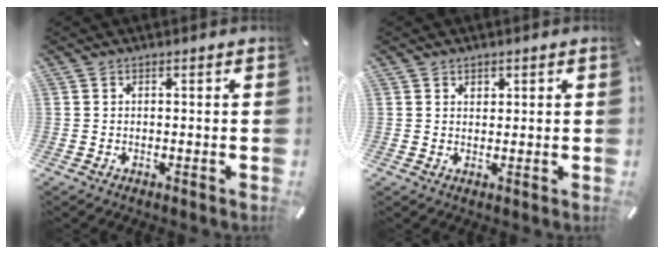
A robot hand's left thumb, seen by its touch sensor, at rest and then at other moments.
{"total": 1.6, "force": [1.1, 1.1, 0.1], "torque": [0.005, -0.002, 0.019]}